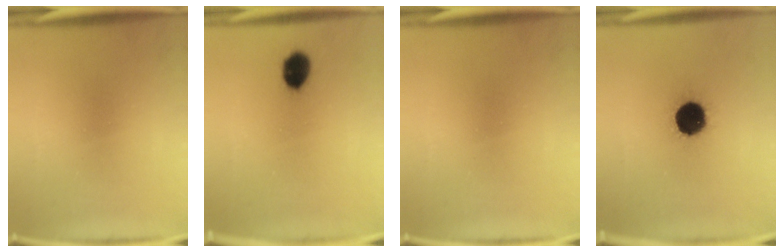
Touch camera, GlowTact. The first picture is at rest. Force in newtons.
{"total": 5.9}
{"total": 0.0}
{"total": 13.2}